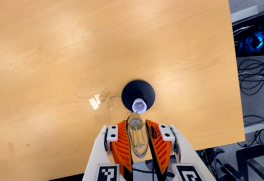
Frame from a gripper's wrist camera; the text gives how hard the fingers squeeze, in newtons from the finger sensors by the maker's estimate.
{"total": 18.3, "left": 19.7, "right": 16.8}